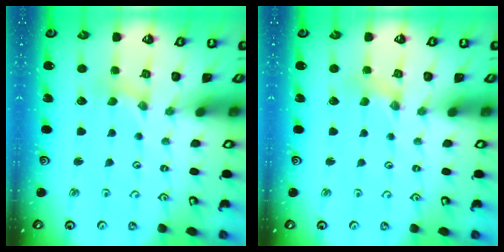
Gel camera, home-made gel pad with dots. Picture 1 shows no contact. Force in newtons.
{"total": 0.0}